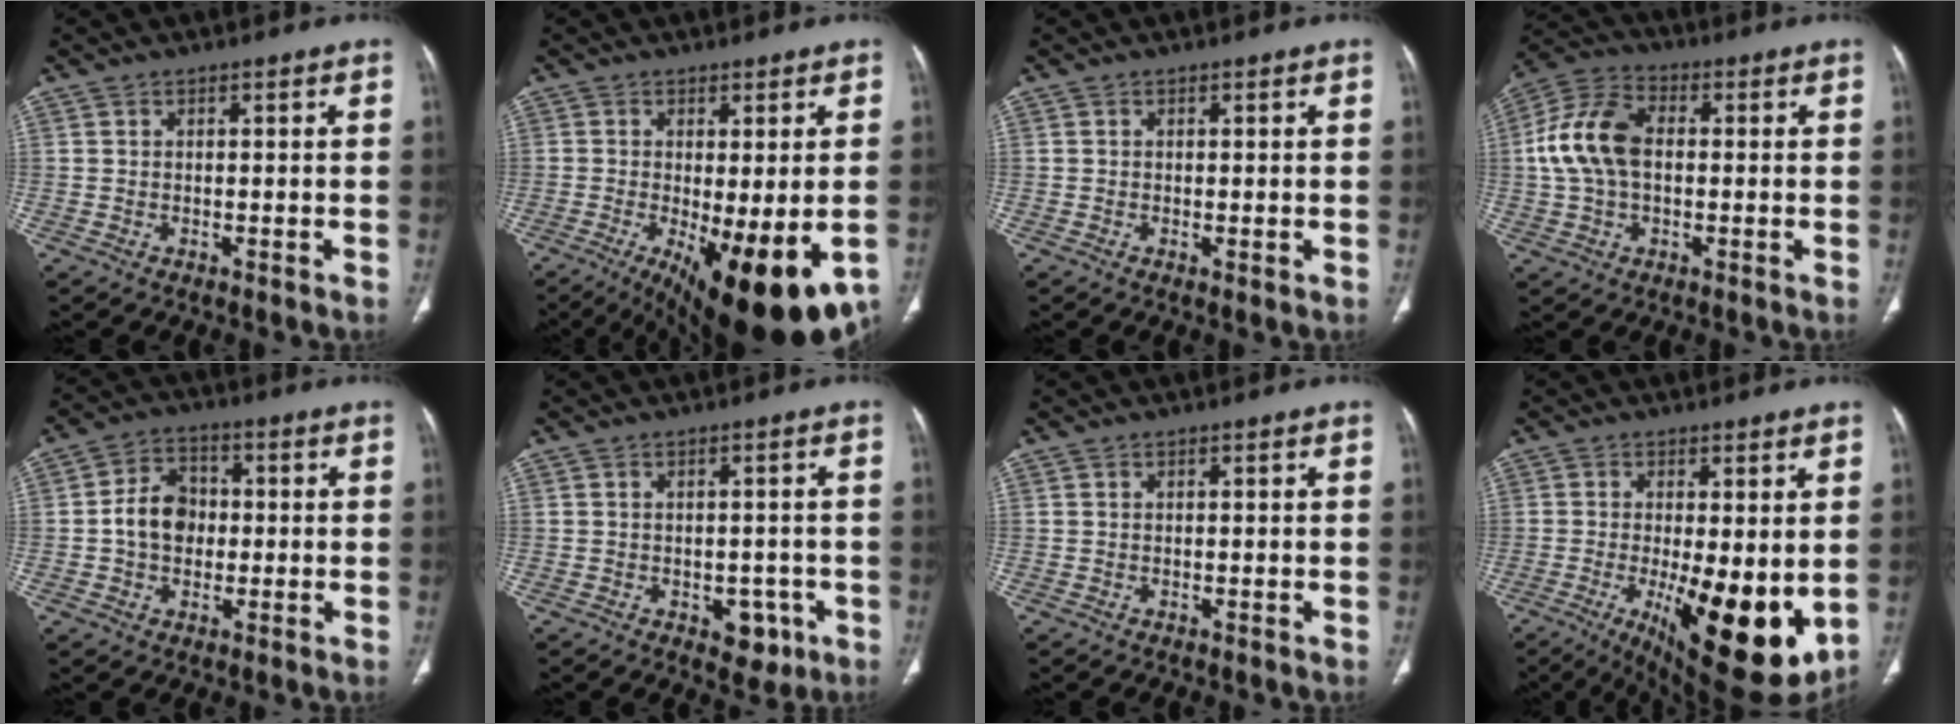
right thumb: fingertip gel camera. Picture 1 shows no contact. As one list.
[{"total": 18.0, "force": [-6.6, 6.2, 15.6], "torque": [-0.197, -0.027, -0.081]}, {"total": 0.6, "force": [-0.1, 0.2, 0.5], "torque": [-0.015, -0.004, -0.001]}, {"total": 12.1, "force": [0.5, 7.9, 9.2], "torque": [-0.186, 0.027, 0.003]}, {"total": 8.1, "force": [-0.4, 6.4, 5.0], "torque": [-0.064, 0.020, -0.015]}, {"total": 5.0, "force": [-2.1, 3.3, 3.1], "torque": [-0.014, 0.009, -0.019]}, {"total": 0.0}, {"total": 18.2, "force": [-3.4, 6.7, 16.6], "torque": [-0.214, -0.032, -0.025]}]